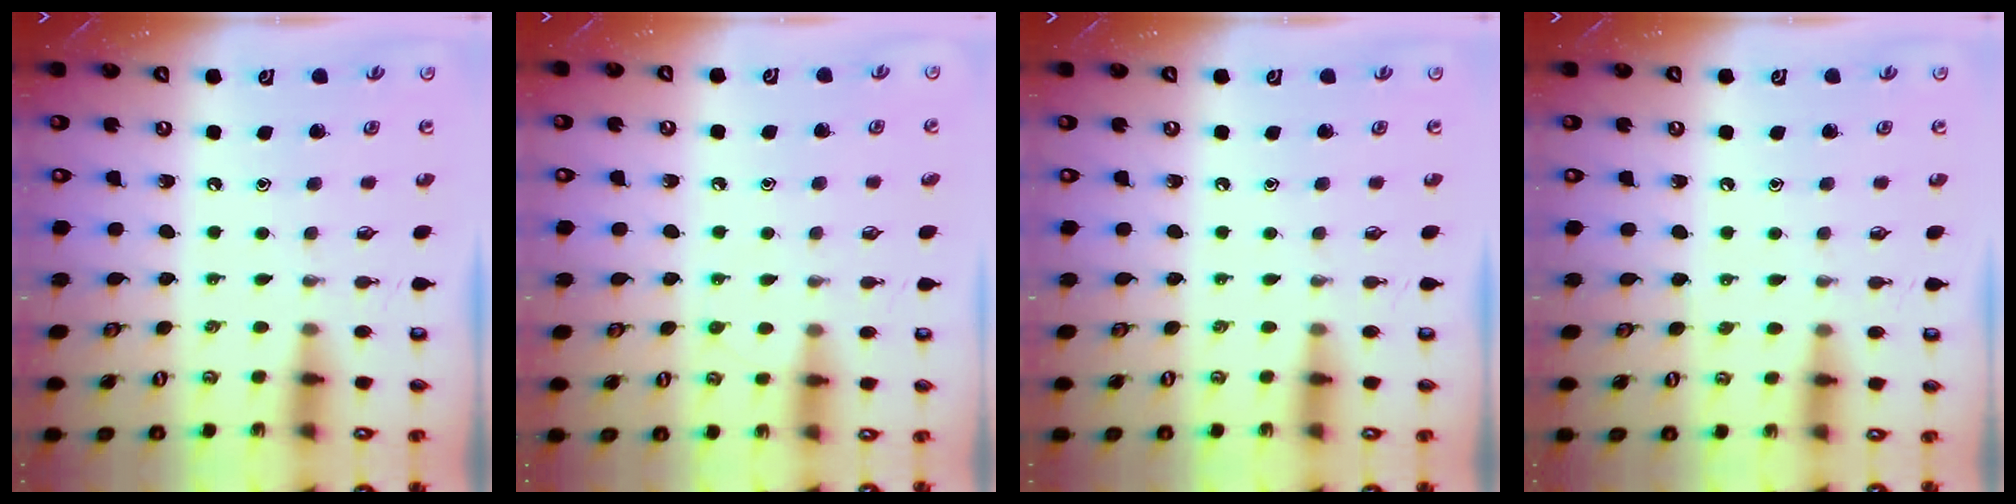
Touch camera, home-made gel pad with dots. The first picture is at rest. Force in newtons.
{"total": 5.1, "press": 5.0, "slide": 0.7}
{"total": 0.0}
{"total": 4.1, "press": 4.1, "slide": 0.4}